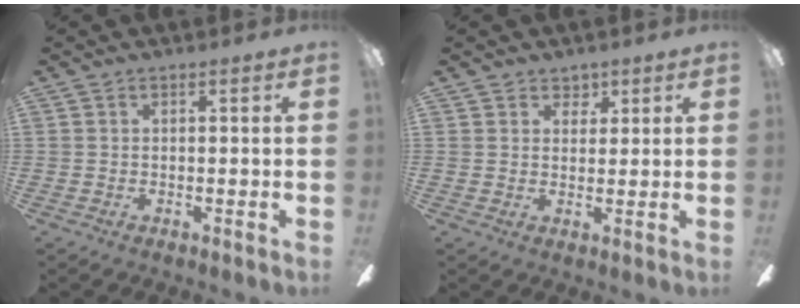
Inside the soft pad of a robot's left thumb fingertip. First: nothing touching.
{"total": 3.7, "force": [2.8, 2.5, 0.1], "torque": [0.006, -0.015, 0.049]}